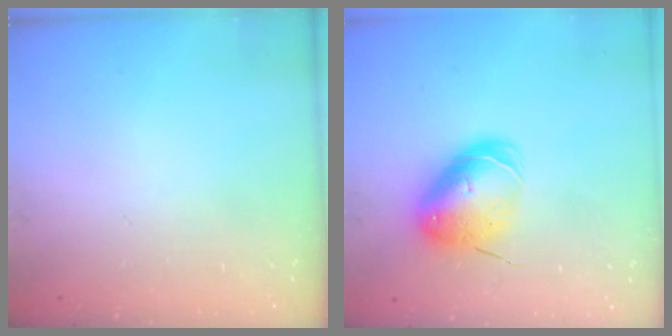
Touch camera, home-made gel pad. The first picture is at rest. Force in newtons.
{"total": 8.1, "press": 8.0, "slide": 1.5}